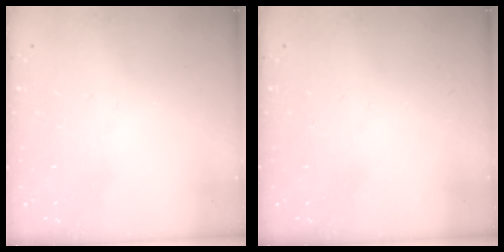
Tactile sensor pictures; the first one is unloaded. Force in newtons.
{"total": 0.0}